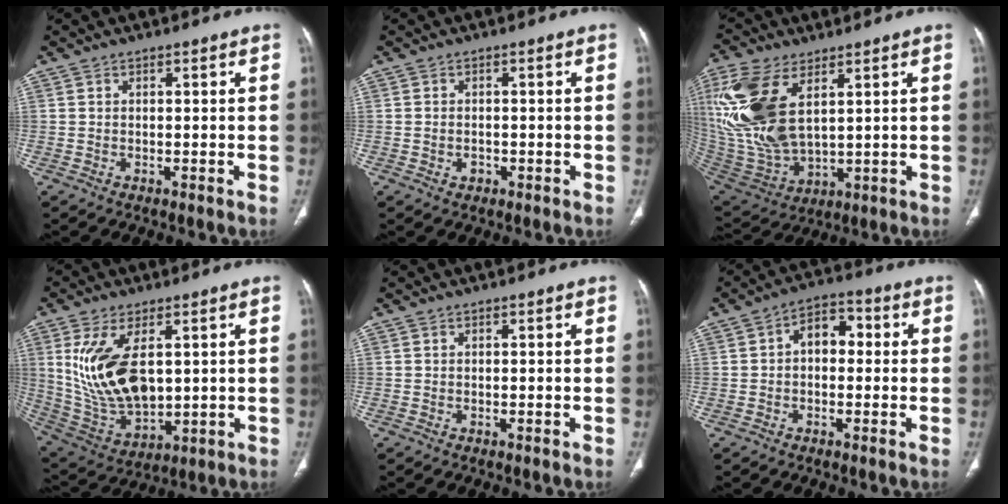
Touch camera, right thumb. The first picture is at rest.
{"total": 1.6, "force": [-0.5, 1.3, 0.7], "torque": [-0.008, 0.006, -0.004]}
{"total": 20.3, "force": [6.5, 10.5, 16.1], "torque": [-0.359, -0.028, 0.136]}
{"total": 16.3, "force": [3.6, 8.5, 13.4], "torque": [-0.256, -0.019, 0.089]}
{"total": 0.0}
{"total": 6.5, "force": [0.4, 4.5, 4.8], "torque": [-0.048, 0.026, -0.006]}